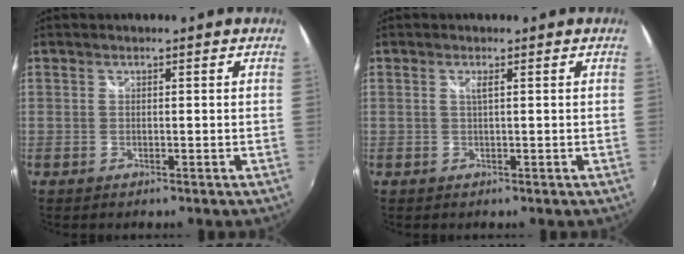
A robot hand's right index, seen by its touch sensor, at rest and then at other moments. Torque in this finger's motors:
{"motor_torque": [-0.01, 0.03, 0.01, 0.02]}